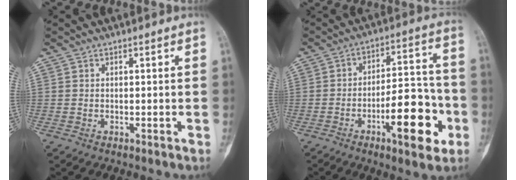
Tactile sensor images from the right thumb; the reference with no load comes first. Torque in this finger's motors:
{"motor_torque": [0.29, 0.53, 1.15, -0.45, 0.05]}